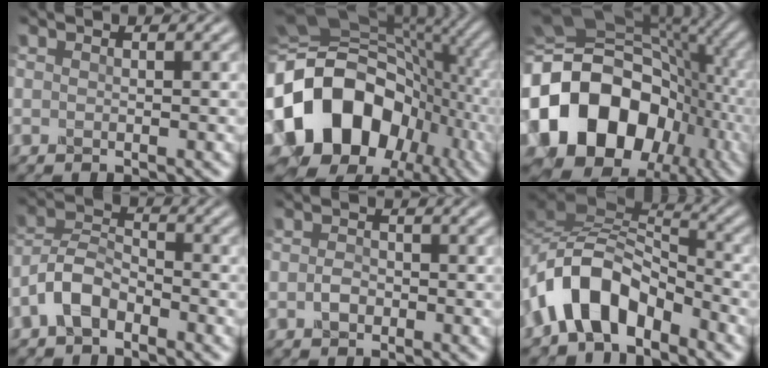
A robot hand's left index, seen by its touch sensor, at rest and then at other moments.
{"total": 16.2, "force": [-3.4, 12.9, 9.3], "torque": [-0.185, -0.001, -0.069]}
{"total": 16.3, "force": [-3.1, 13.0, 9.3], "torque": [-0.179, 0.002, -0.062]}
{"total": 3.5, "force": [-2.4, 2.0, 1.6], "torque": [-0.042, 0.014, -0.060]}
{"total": 0.6, "force": [-0.2, 0.5, 0.3], "torque": [-0.016, 0.004, -0.009]}
{"total": 6.7, "force": [-3.5, 3.5, 4.5], "torque": [-0.079, 0.018, -0.073]}